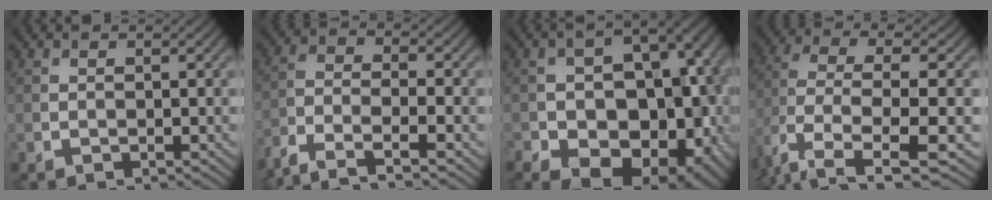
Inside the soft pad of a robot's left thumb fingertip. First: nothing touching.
{"total": 7.2, "force": [-5.4, 1.8, 4.4], "torque": [-0.095, -0.007, -0.116]}
{"total": 16.1, "force": [-5.8, 10.7, 10.5], "torque": [-0.146, -0.019, -0.073]}
{"total": 7.8, "force": [-0.7, 3.4, 6.9], "torque": [-0.161, -0.012, -0.025]}